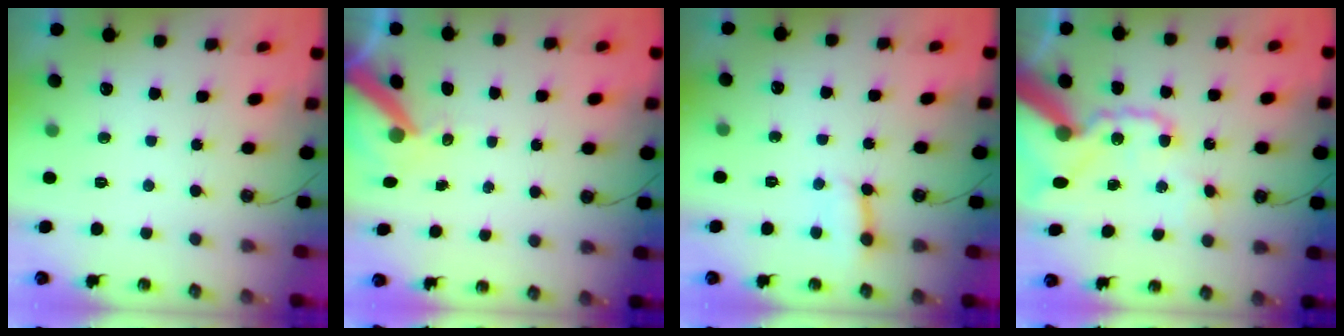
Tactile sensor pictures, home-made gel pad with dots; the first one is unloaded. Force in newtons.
{"total": 8.6, "press": 8.5, "slide": 1.3}
{"total": 2.9, "press": 2.9, "slide": 0.2}
{"total": 21.3, "press": 21.0, "slide": 3.5}